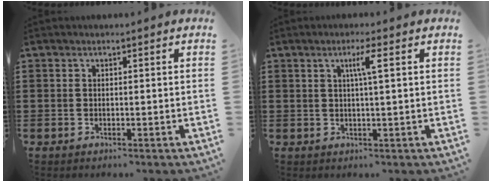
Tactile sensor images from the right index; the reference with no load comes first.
{"total": 3.1, "force": [0.9, -0.1, 3.0], "torque": [-0.060, 0.001, 0.011]}